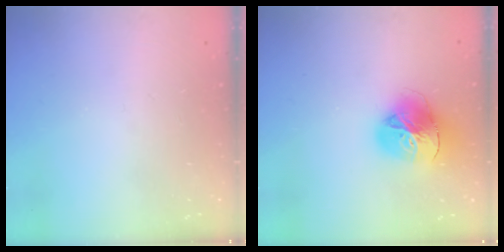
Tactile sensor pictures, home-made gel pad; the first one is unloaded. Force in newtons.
{"total": 18.2, "press": 18.1, "slide": 2.0}